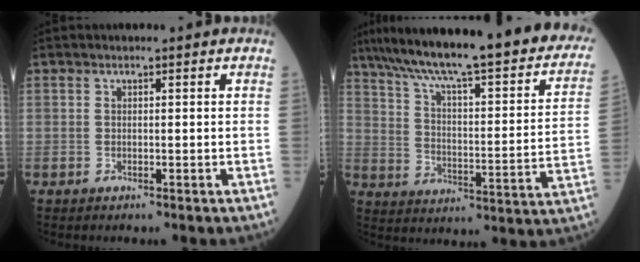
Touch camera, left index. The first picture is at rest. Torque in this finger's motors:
{"motor_torque": [0.41, -1.01, 0.77, 0.21]}